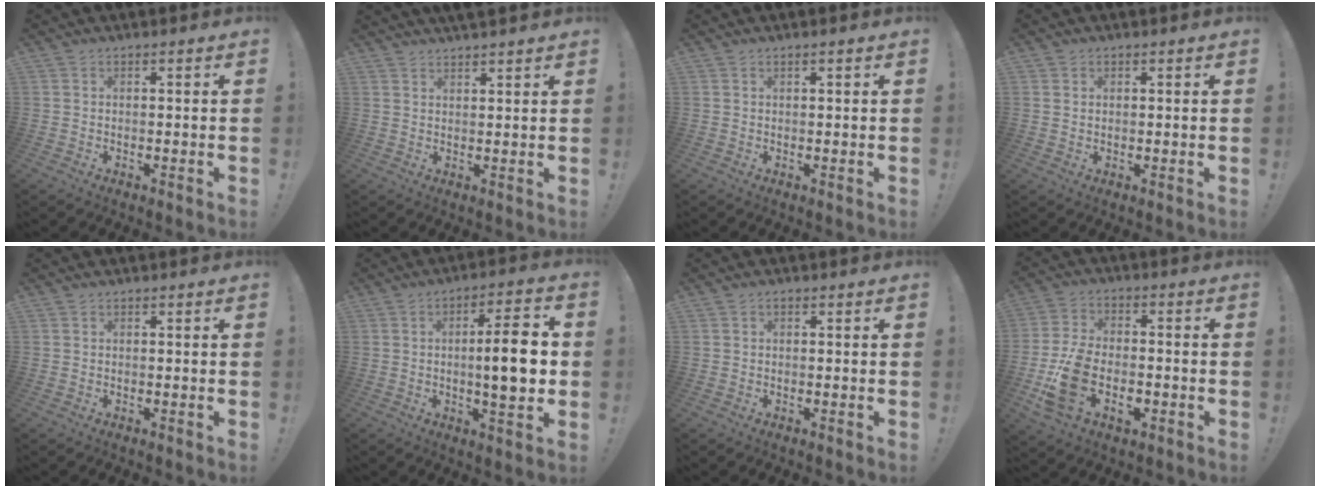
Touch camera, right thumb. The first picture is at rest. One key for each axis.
{"total": 2.8, "fx": 2.7, "fy": 0.3, "fz": 0.7, "tx": -0.011, "ty": -0.015, "tz": 0.049}
{"total": 1.0, "fx": 0.6, "fy": -0.1, "fz": 0.8, "tx": -0.008, "ty": -0.002, "tz": 0.009}
{"total": 1.4, "fx": 0.7, "fy": 1.1, "fz": 0.5, "tx": -0.002, "ty": -0.001, "tz": 0.012}
{"total": 0.0}
{"total": 13.1, "fx": -0.3, "fy": 2.8, "fz": 12.8, "tx": -0.192, "ty": -0.003, "tz": -0.016}
{"total": 0.0}
{"total": 13.0, "fx": -4.6, "fy": 8.7, "fz": 8.6, "tx": -0.164, "ty": 0.017, "tz": -0.081}